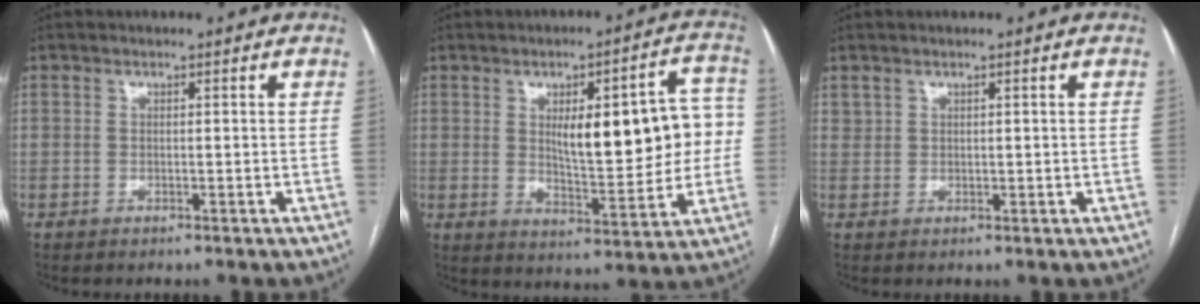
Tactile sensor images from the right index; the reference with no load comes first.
{"total": 15.7, "force": [1.7, 5.0, 14.8], "torque": [-0.192, 0.029, 0.035]}
{"total": 1.3, "force": [1.0, 0.9, 0.3], "torque": [-0.004, 0.002, 0.023]}